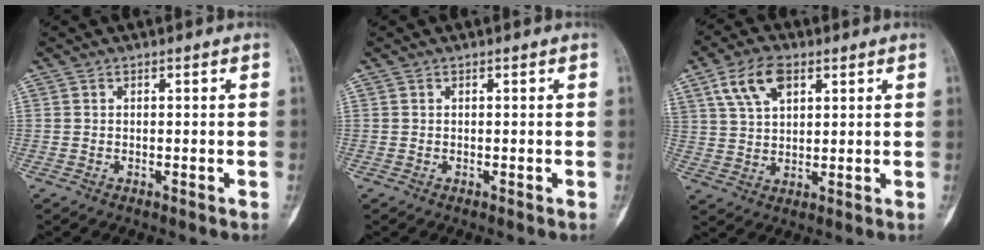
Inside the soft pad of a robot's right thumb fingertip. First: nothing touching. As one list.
[{"total": 0.0}, {"total": 8.6, "force": [4.1, 4.8, 5.9], "torque": [-0.103, -0.006, 0.078]}]